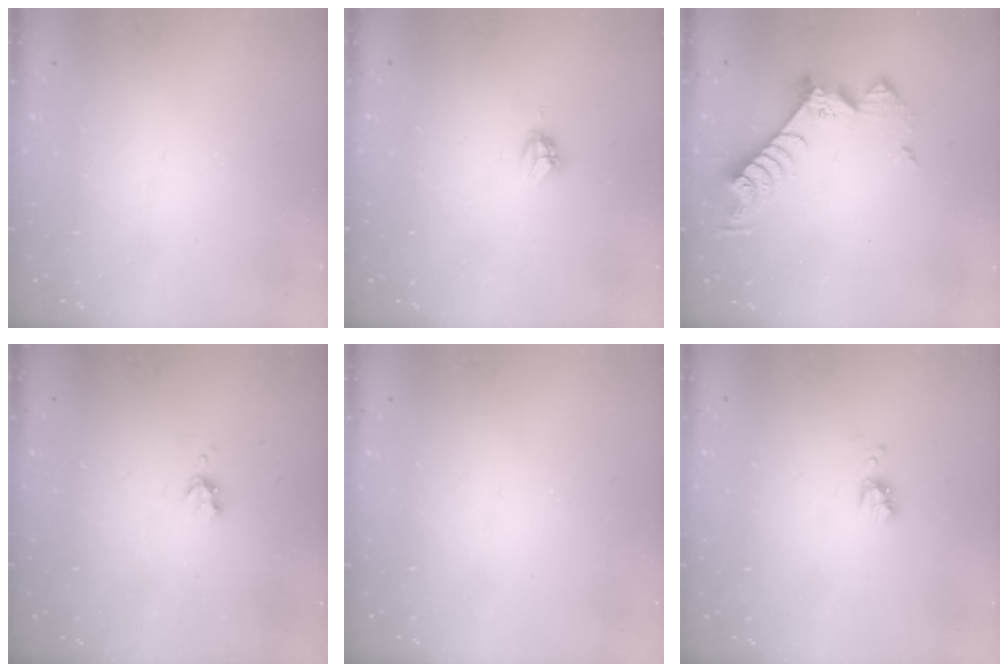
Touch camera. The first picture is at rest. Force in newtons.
{"total": 3.2, "press": 3.2, "slide": 0.4}
{"total": 9.6, "press": 9.5, "slide": 0.7}
{"total": 3.7, "press": 3.6, "slide": 0.5}
{"total": 0.0}
{"total": 4.9, "press": 4.8, "slide": 0.8}